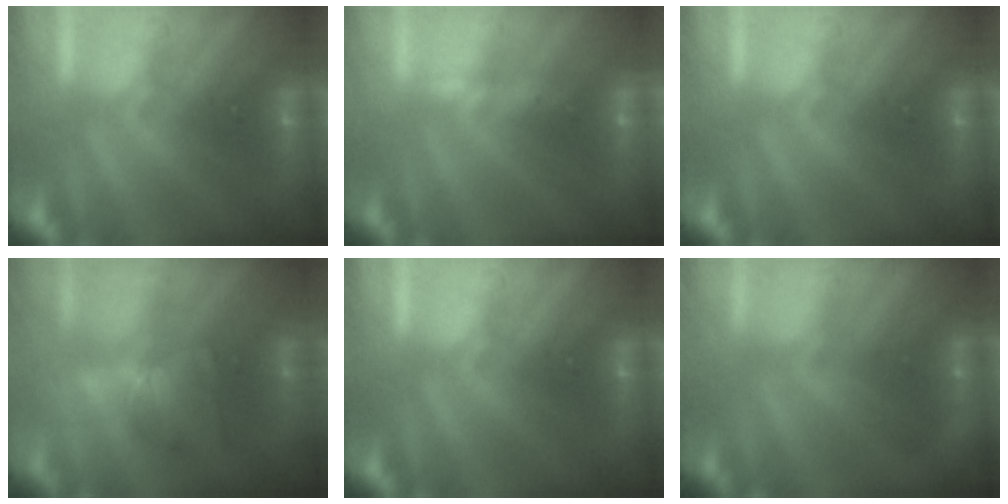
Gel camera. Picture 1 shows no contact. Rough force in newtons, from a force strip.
{"total": 3.4}
{"total": 0.0}
{"total": 2.9}
{"total": 0.0}
{"total": 1.7}